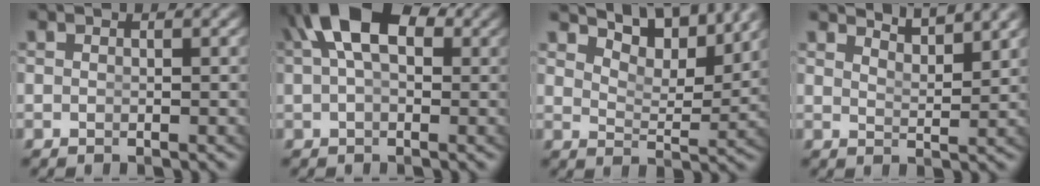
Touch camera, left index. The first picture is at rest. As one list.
[{"total": 7.4, "force": [2.7, 3.9, 5.7], "torque": [-0.093, 0.013, 0.035]}, {"total": 7.2, "force": [6.1, 1.5, 3.6], "torque": [-0.052, 0.005, 0.098]}, {"total": 3.4, "force": [3.2, -0.4, 1.2], "torque": [-0.019, -0.012, 0.063]}]